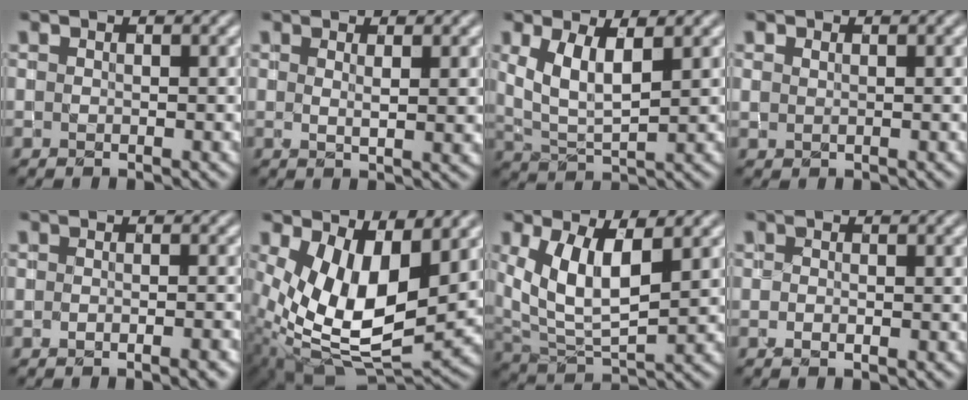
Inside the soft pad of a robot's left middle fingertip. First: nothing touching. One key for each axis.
{"total": 1.8, "fx": 0.8, "fy": 0.3, "fz": 1.5, "tx": -0.023, "ty": -0.003, "tz": 0.014}
{"total": 4.6, "fx": 1.7, "fy": 1.9, "fz": 3.9, "tx": -0.089, "ty": -0.006, "tz": 0.037}
{"total": 0.7, "fx": 0.3, "fy": 0.4, "fz": 0.4, "tx": -0.014, "ty": -0.001, "tz": 0.010}
{"total": 2.2, "fx": -1.0, "fy": 0.7, "fz": 1.9, "tx": -0.012, "ty": 0.001, "tz": -0.012}
{"total": 10.7, "fx": 1.9, "fy": 5.4, "fz": 9.1, "tx": -0.178, "ty": -0.026, "tz": 0.038}
{"total": 6.6, "fx": 2.0, "fy": 3.0, "fz": 5.5, "tx": -0.121, "ty": -0.011, "tz": 0.046}
{"total": 0.8, "fx": -0.3, "fy": 0.4, "fz": 0.7, "tx": -0.013, "ty": -0.002, "tz": -0.004}